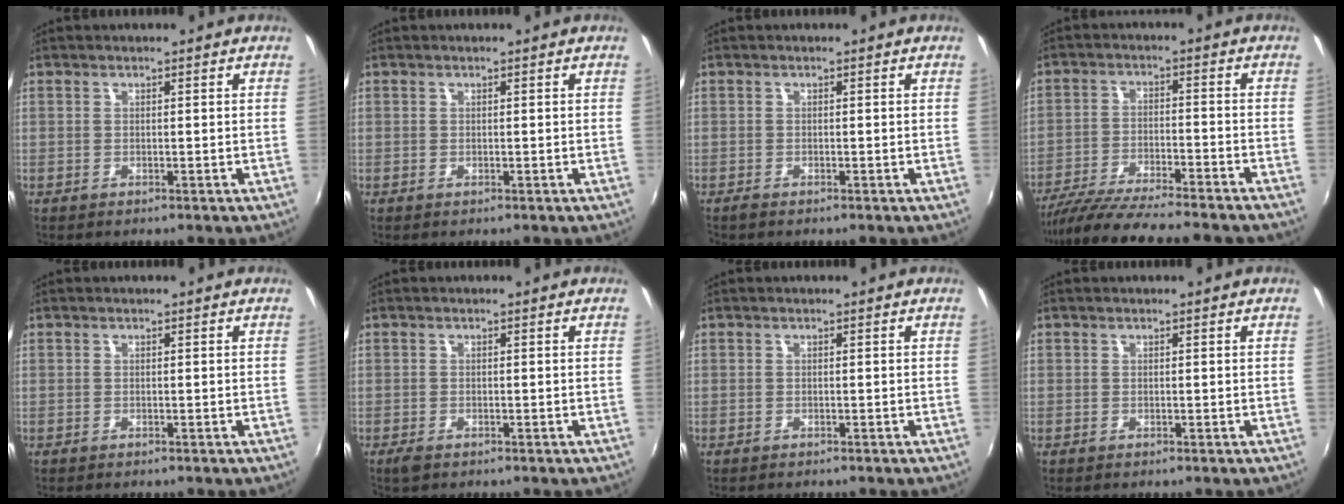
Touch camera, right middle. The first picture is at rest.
{"total": 0.0}
{"total": 0.5, "force": [-0.5, 0.1, 0.1], "torque": [-0.002, -0.003, -0.013]}
{"total": 17.5, "force": [-15.4, 1.1, 8.2], "torque": [-0.162, -0.035, -0.244]}
{"total": 0.0}
{"total": 1.6, "force": [-1.2, 0.7, 0.8], "torque": [-0.017, -0.006, -0.022]}
{"total": 0.0}
{"total": 0.0}